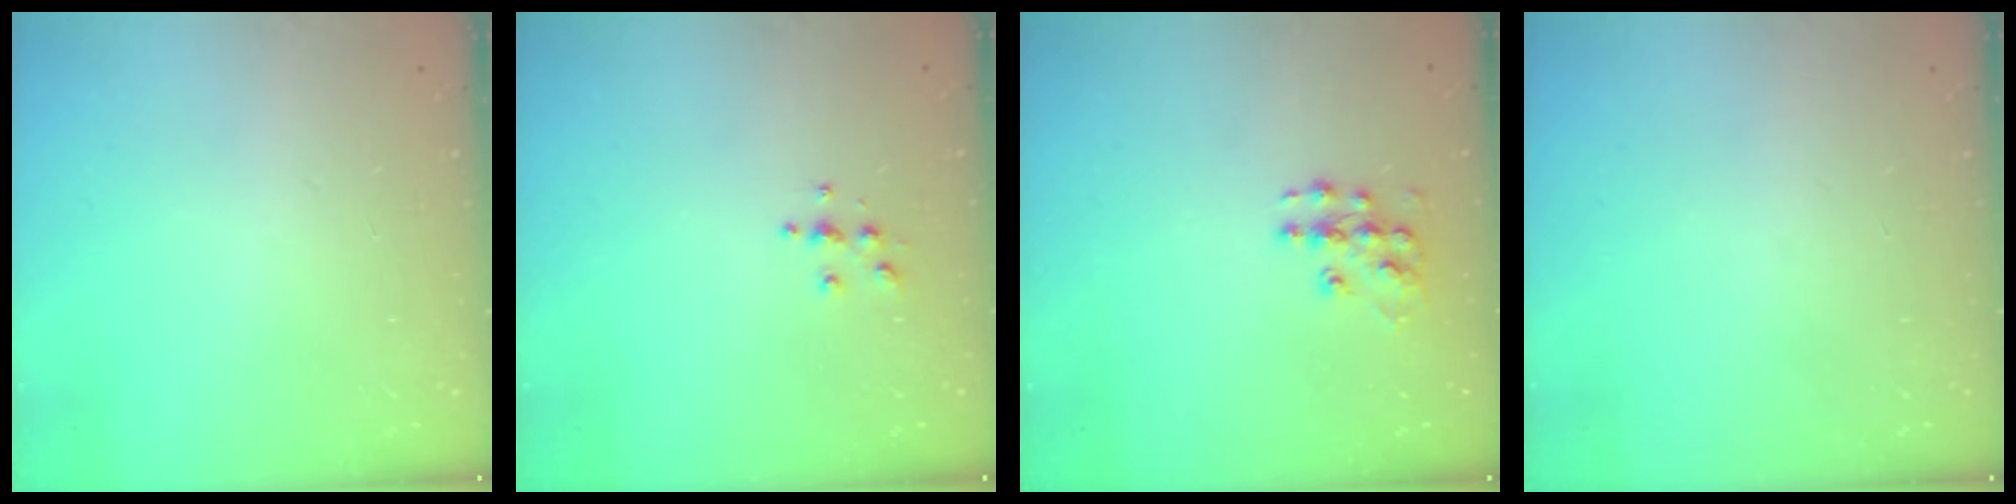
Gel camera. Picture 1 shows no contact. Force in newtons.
{"total": 4.9, "press": 4.9, "slide": 0.5}
{"total": 8.9, "press": 8.8, "slide": 0.6}
{"total": 0.0}